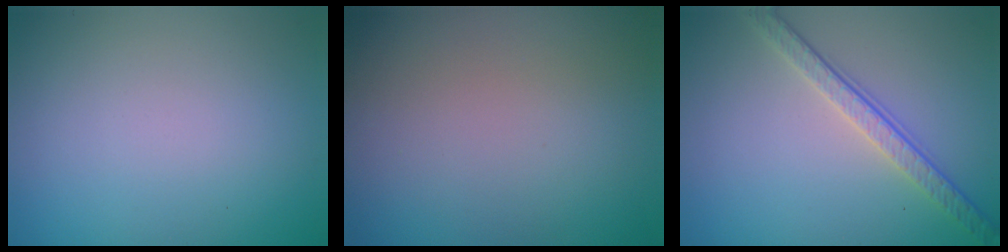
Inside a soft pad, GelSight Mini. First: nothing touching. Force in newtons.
{"total": 0.0}
{"total": 3.8, "press": 2.8, "slide": 2.6}